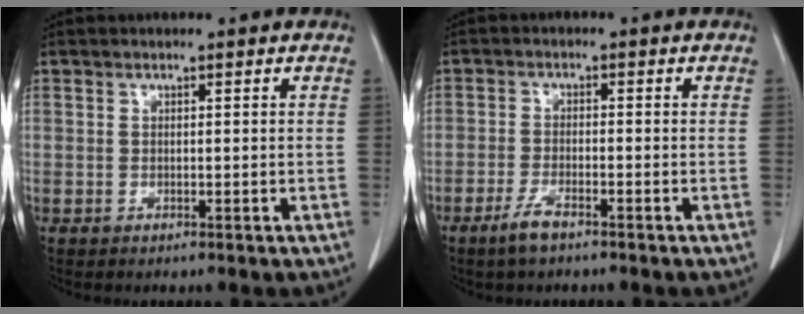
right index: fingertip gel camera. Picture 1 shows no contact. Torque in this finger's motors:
{"motor_torque": [0.21, -0.17, 0.02, 0.02]}